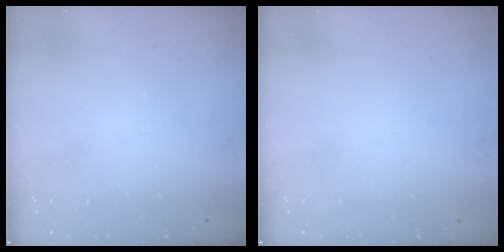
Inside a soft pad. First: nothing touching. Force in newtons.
{"total": 0.0}